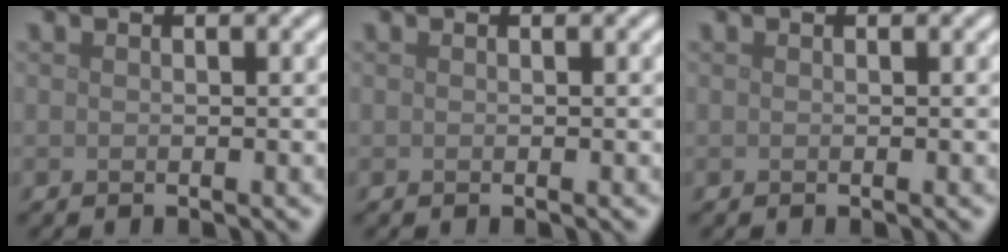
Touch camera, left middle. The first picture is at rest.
{"total": 0.0}
{"total": 0.0}